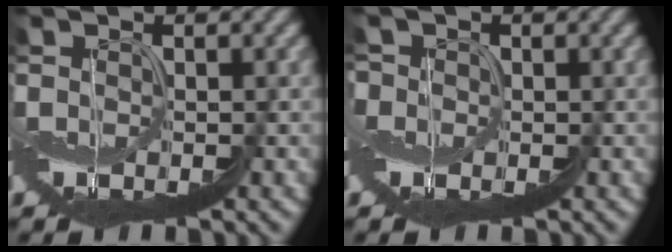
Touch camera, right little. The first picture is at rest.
{"total": 2.0, "force": [0.3, 1.9, 0.6], "torque": [-0.001, 0.017, -0.020]}